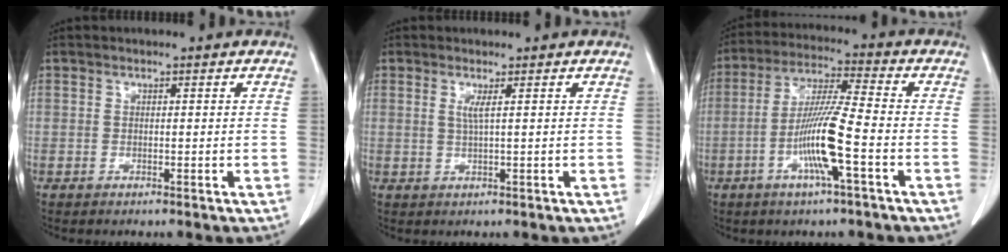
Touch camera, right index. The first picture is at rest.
{"total": 1.5, "force": [0.5, -0.3, 1.4], "torque": [-0.034, -0.003, 0.011]}
{"total": 10.6, "force": [-3.4, -0.2, 10.0], "torque": [-0.198, -0.005, -0.068]}